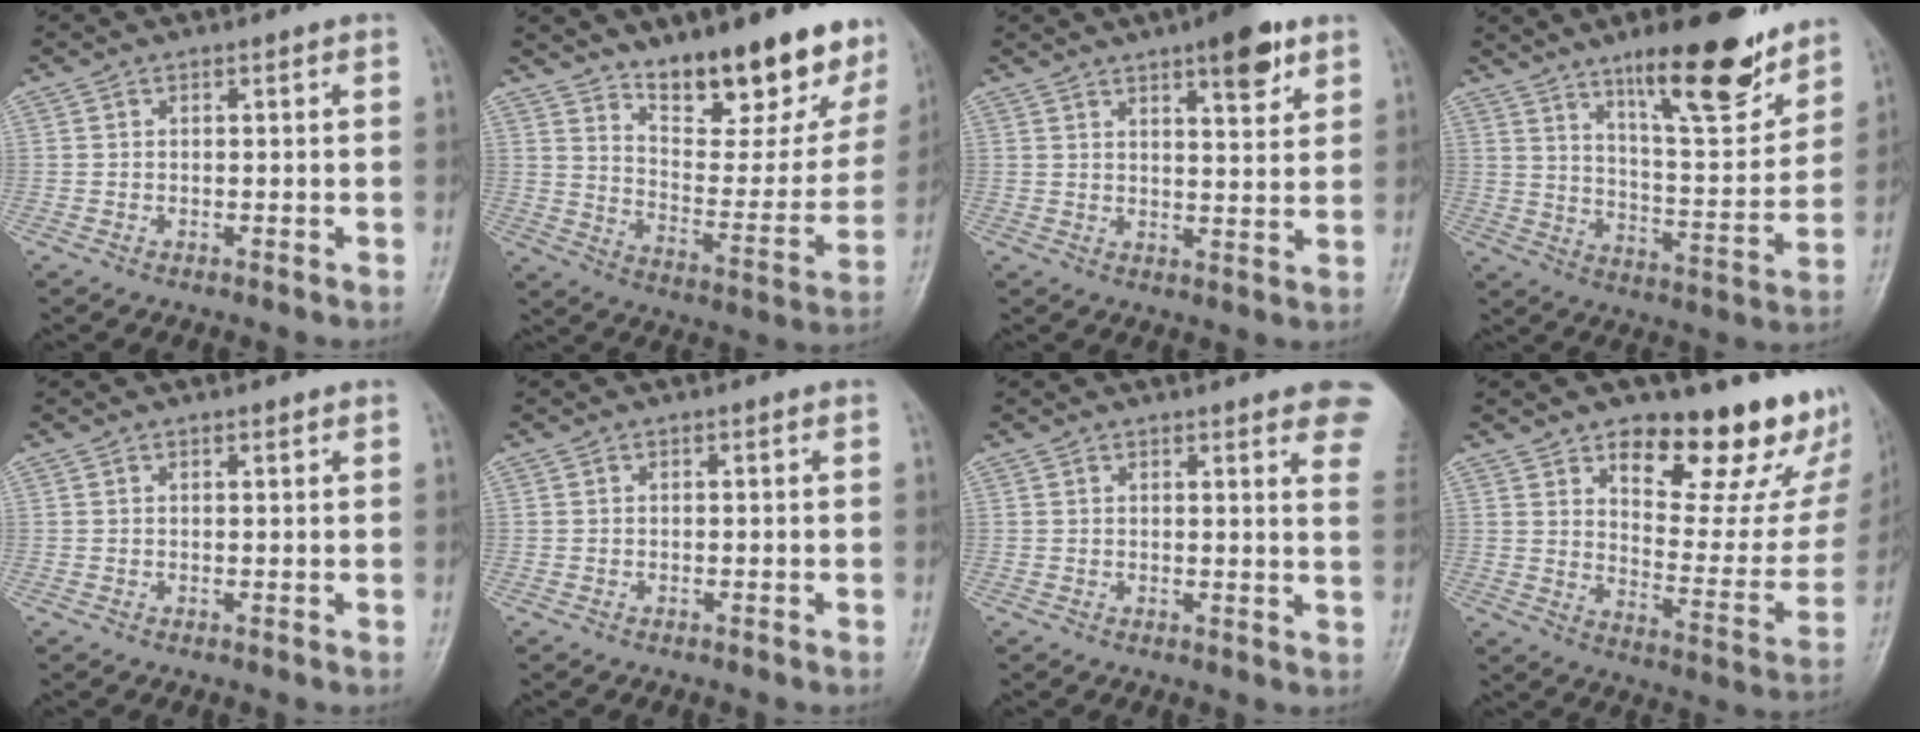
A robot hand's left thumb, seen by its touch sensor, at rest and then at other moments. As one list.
[{"total": 20.7, "force": [15.0, 7.2, 12.4], "torque": [-0.123, -0.101, 0.229]}, {"total": 8.9, "force": [5.4, 2.7, 6.6], "torque": [-0.075, -0.027, 0.074]}, {"total": 18.3, "force": [12.6, 4.6, 12.5], "torque": [-0.154, -0.081, 0.203]}, {"total": 0.8, "force": [0.6, 0.2, 0.4], "torque": [-0.008, -0.004, 0.009]}, {"total": 0.0}, {"total": 11.1, "force": [7.5, 2.3, 7.8], "torque": [-0.069, -0.025, 0.070]}, {"total": 24.0, "force": [14.9, 9.8, 16.1], "torque": [-0.160, -0.090, 0.211]}]